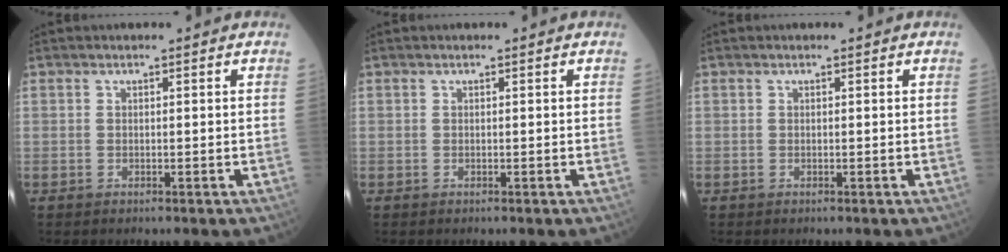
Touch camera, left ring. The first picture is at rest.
{"total": 0.0}
{"total": 0.0}